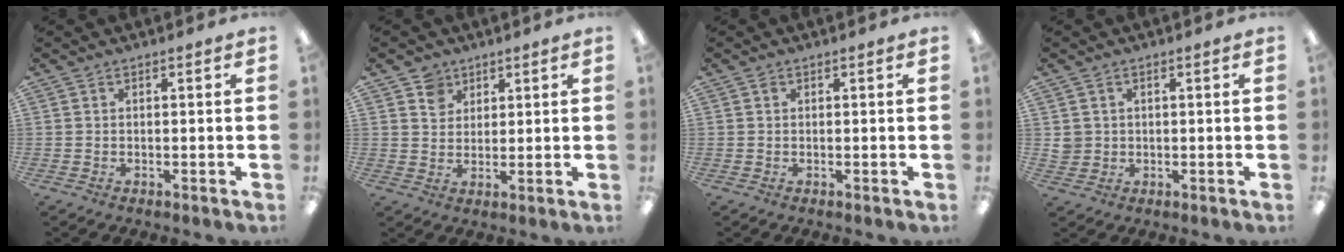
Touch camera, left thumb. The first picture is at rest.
{"total": 4.5, "force": [2.9, 3.5, 0.5], "torque": [-0.009, -0.003, 0.052]}
{"total": 0.5, "force": [0.2, 0.4, 0.3], "torque": [-0.006, 0.003, 0.003]}
{"total": 2.6, "force": [0.7, 2.5, 0.4], "torque": [-0.014, 0.006, 0.012]}